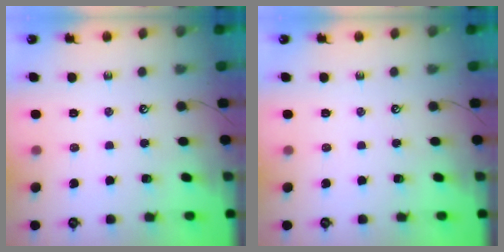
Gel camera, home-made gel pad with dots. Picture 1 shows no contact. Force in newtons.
{"total": 0.0}